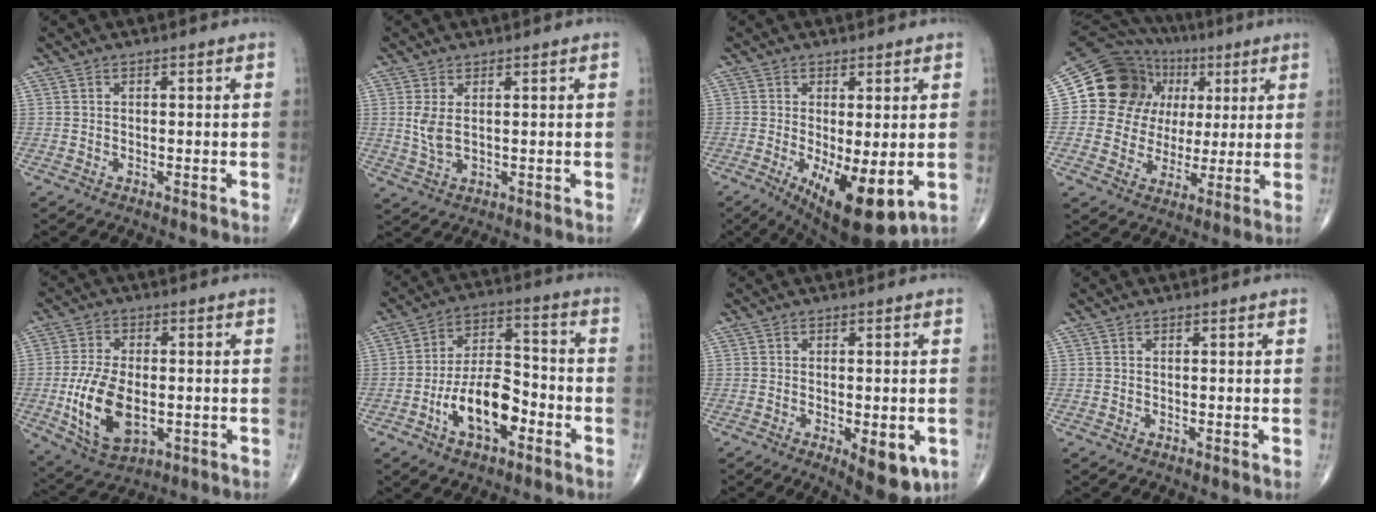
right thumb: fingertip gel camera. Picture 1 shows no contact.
{"total": 3.8, "force": [0.8, 1.8, 3.2], "torque": [-0.074, -0.006, 0.023]}
{"total": 12.5, "force": [-3.3, 4.5, 11.2], "torque": [-0.172, -0.026, -0.034]}
{"total": 17.8, "force": [4.4, 15.8, 6.9], "torque": [-0.076, 0.028, 0.083]}
{"total": 13.3, "force": [-2.3, 7.4, 10.8], "torque": [-0.203, -0.006, -0.031]}
{"total": 13.2, "force": [-5.0, 6.6, 10.2], "torque": [-0.164, 0.040, -0.090]}
{"total": 8.4, "force": [-2.8, 3.4, 7.2], "torque": [-0.083, -0.009, -0.031]}
{"total": 0.0}